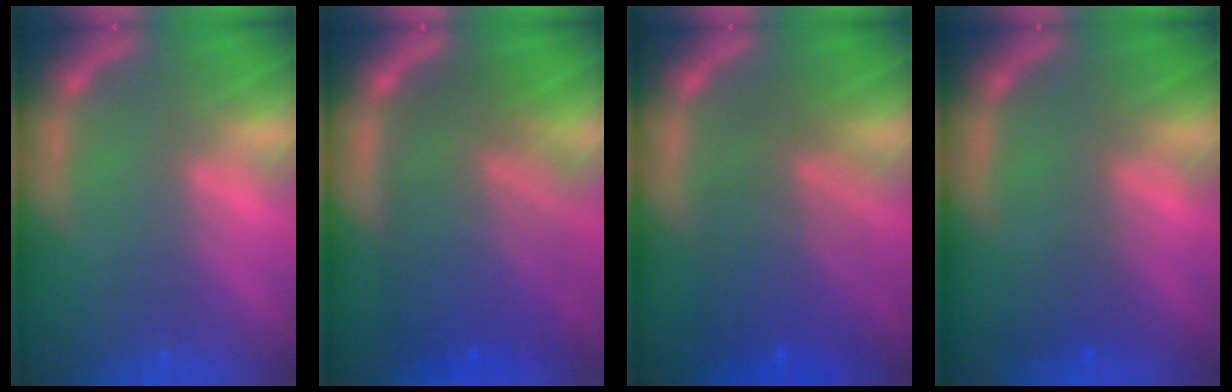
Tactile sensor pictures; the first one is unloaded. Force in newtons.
{"total": 10.0}
{"total": 7.0}
{"total": 1.0}